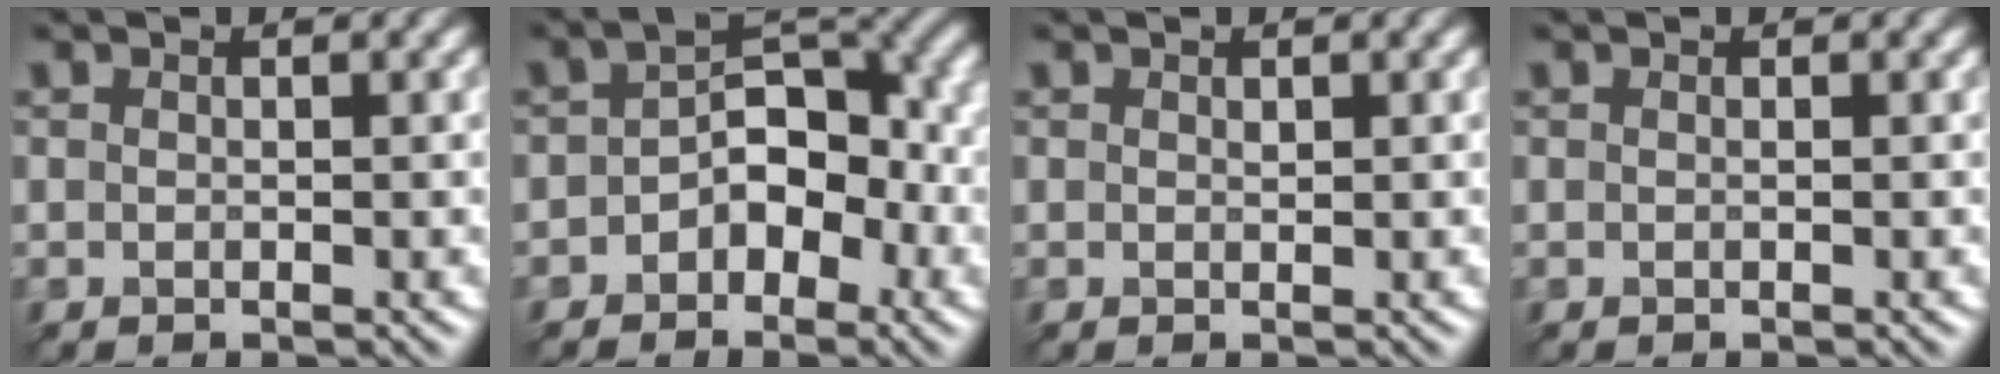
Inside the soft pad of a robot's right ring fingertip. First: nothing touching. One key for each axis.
{"total": 4.0, "fx": -1.7, "fy": 2.5, "fz": 2.7, "tx": -0.046, "ty": 0.013, "tz": -0.025}
{"total": 1.0, "fx": 0.0, "fy": -0.7, "fz": -0.6, "tx": -0.009, "ty": -0.002, "tz": 0.012}
{"total": 0.5, "fx": 0.3, "fy": 0.3, "fz": 0.3, "tx": 0.004, "ty": 0.003, "tz": -0.003}